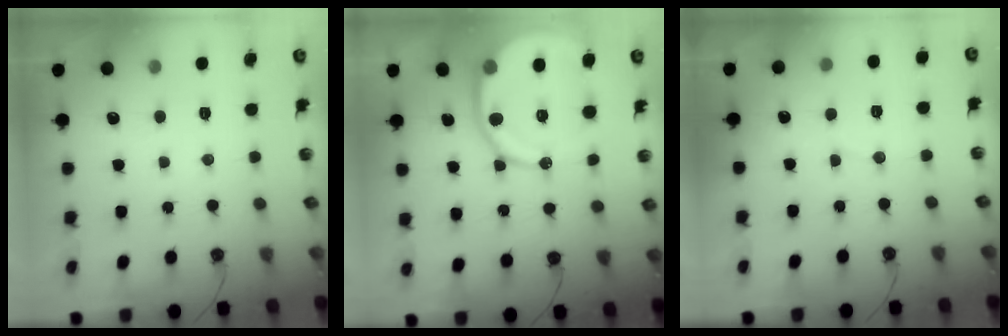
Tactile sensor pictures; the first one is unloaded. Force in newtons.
{"total": 15.0, "press": 14.9, "slide": 1.6}
{"total": 3.0, "press": 2.9, "slide": 0.7}